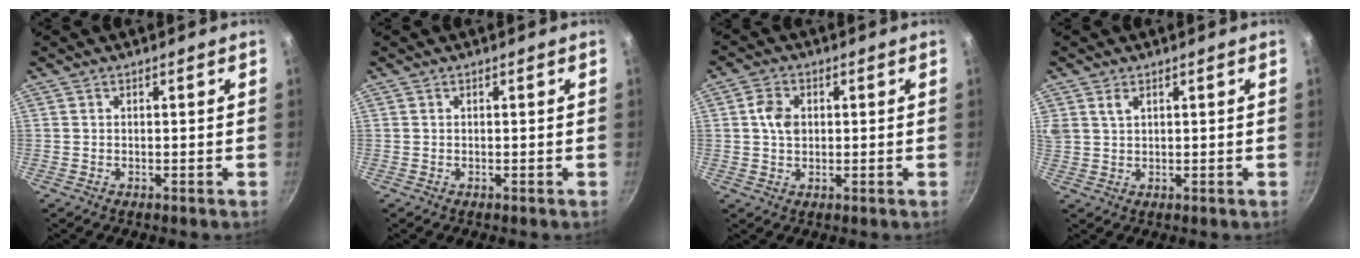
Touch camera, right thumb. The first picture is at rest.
{"total": 0.0}
{"total": 4.5, "force": [0.7, 3.3, 3.0], "torque": [-0.046, 0.004, 0.008]}
{"total": 3.1, "force": [1.7, 1.8, 1.8], "torque": [-0.031, 0.000, 0.037]}